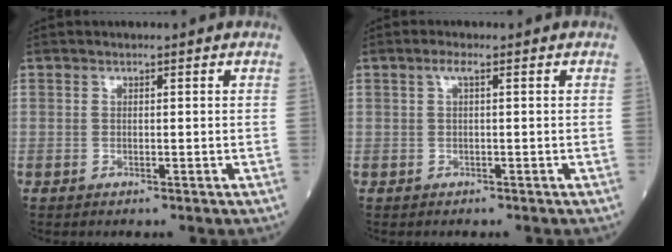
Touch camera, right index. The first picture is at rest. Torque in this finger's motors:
{"motor_torque": [0.07, -0.04, 0.00, 0.03]}